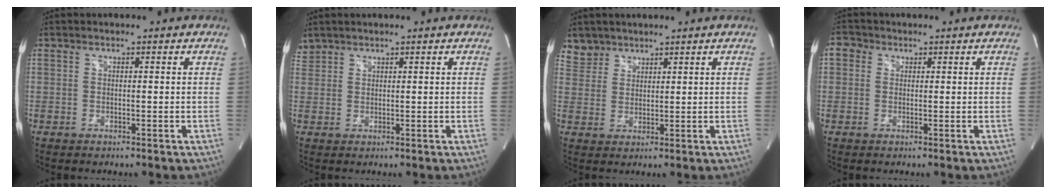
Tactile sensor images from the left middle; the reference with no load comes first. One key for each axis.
{"total": 1.7, "fx": 1.6, "fy": 0.5, "fz": -0.1, "tx": -0.002, "ty": 0.014, "tz": 0.036}
{"total": 3.7, "fx": 3.1, "fy": 2.0, "fz": -0.5, "tx": 0.019, "ty": 0.004, "tz": 0.060}
{"total": 2.2, "fx": 0.6, "fy": 1.9, "fz": 0.7, "tx": -0.008, "ty": 0.010, "tz": 0.006}